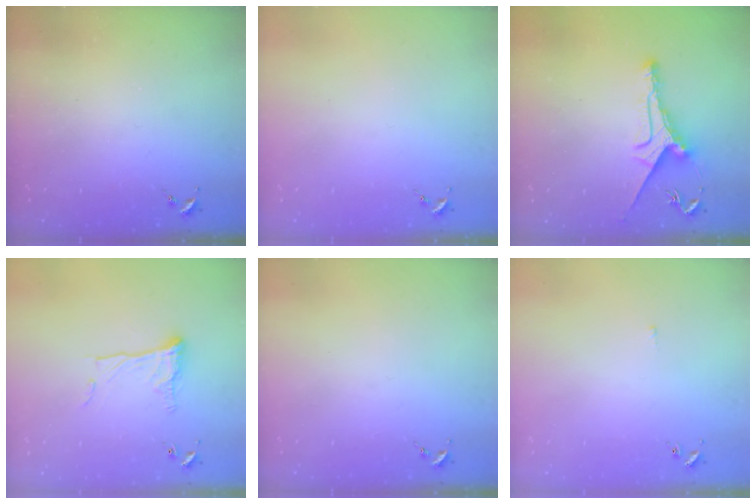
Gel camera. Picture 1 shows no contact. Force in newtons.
{"total": 0.0}
{"total": 9.7, "press": 9.7, "slide": 0.8}
{"total": 11.1, "press": 11.1, "slide": 0.6}
{"total": 0.0}
{"total": 2.0, "press": 1.9, "slide": 0.4}